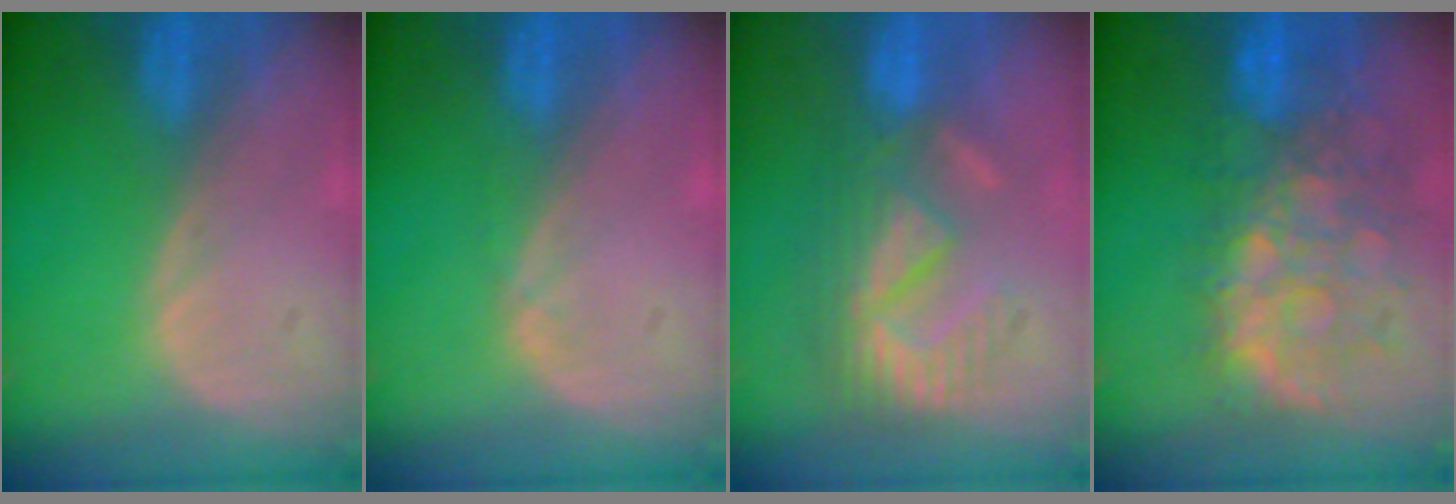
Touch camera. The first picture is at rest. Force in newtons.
{"total": 0.7, "press": 0.6, "slide": 0.2}
{"total": 9.5, "press": 8.1, "slide": 4.8}
{"total": 11.2, "press": 9.7, "slide": 5.5}